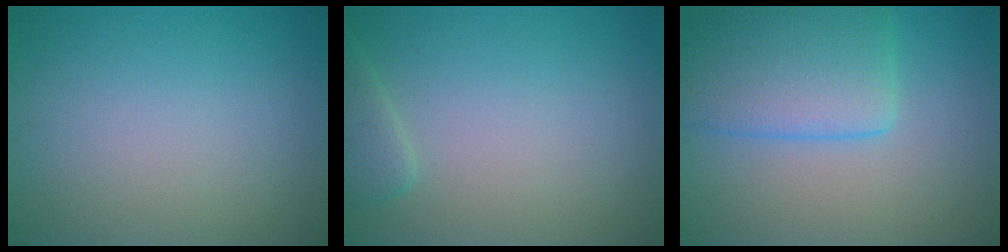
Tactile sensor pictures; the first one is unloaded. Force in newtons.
{"total": 1.9, "press": 1.8, "slide": 0.2}
{"total": 6.4, "press": 6.4, "slide": 0.3}